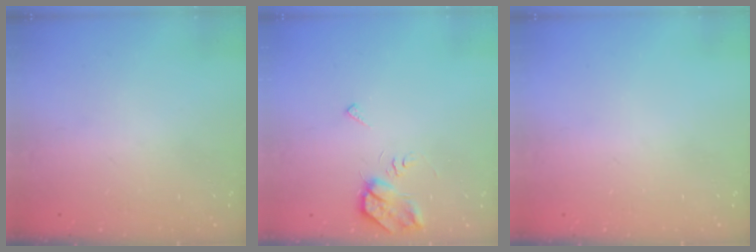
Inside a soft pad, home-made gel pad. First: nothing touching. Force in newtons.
{"total": 6.6, "press": 6.6, "slide": 0.6}
{"total": 0.0}